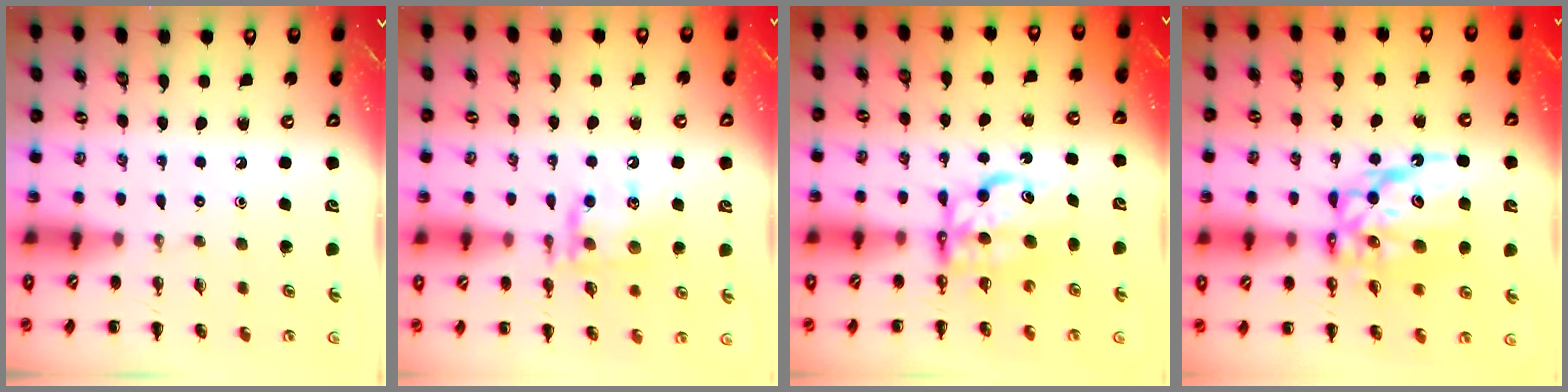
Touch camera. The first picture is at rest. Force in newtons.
{"total": 15.4, "press": 15.3, "slide": 2.0}
{"total": 7.5, "press": 7.3, "slide": 1.4}
{"total": 13.2, "press": 12.7, "slide": 3.6}